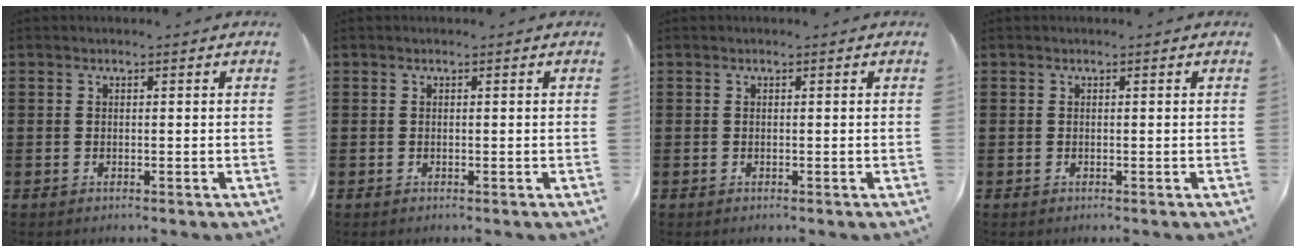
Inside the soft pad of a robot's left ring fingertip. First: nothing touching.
{"total": 0.0}
{"total": 0.0}
{"total": 0.0}